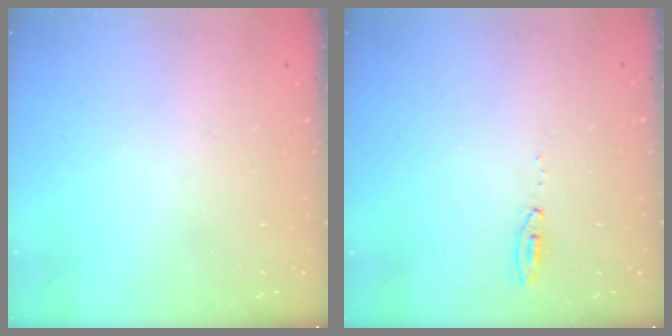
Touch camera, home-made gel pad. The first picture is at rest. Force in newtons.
{"total": 11.2, "press": 5.8, "slide": 9.6}